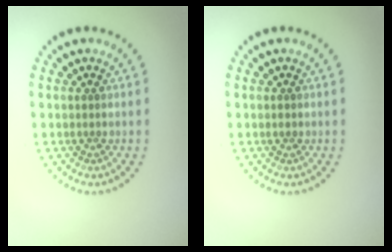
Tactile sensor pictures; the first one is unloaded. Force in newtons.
{"total": 0.6, "press": 0.6, "slide": 0.1}